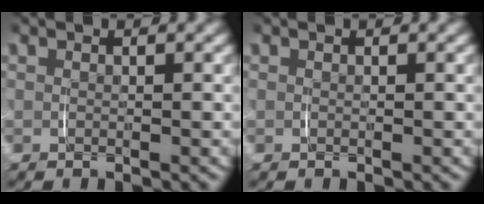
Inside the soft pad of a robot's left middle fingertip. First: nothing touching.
{"total": 0.0}